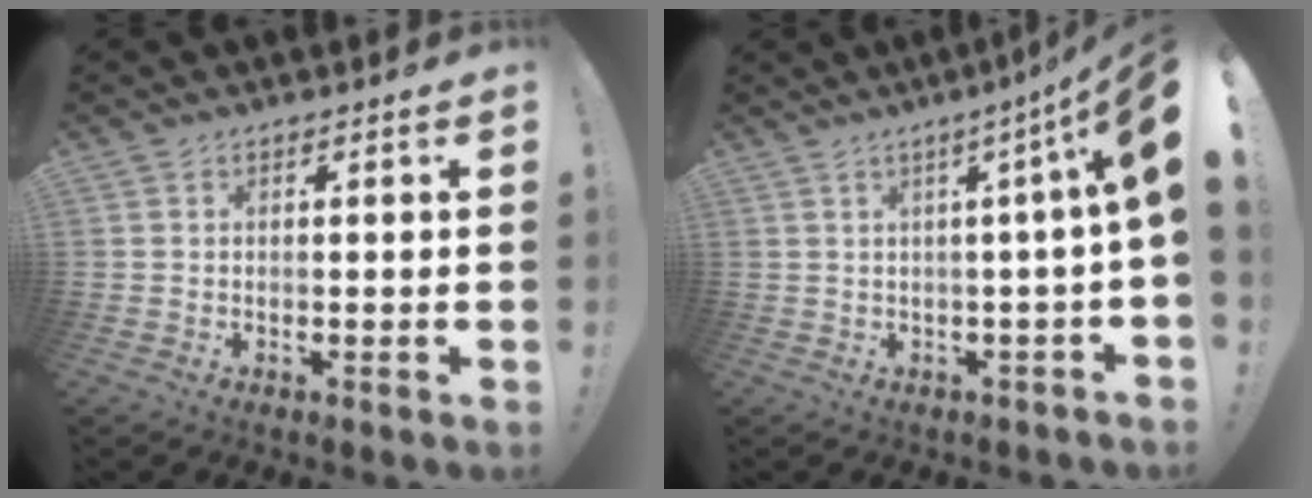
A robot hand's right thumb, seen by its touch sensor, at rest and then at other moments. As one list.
[{"total": 6.7, "force": [0.6, -0.6, 6.7], "torque": [-0.090, -0.022, 0.004]}]